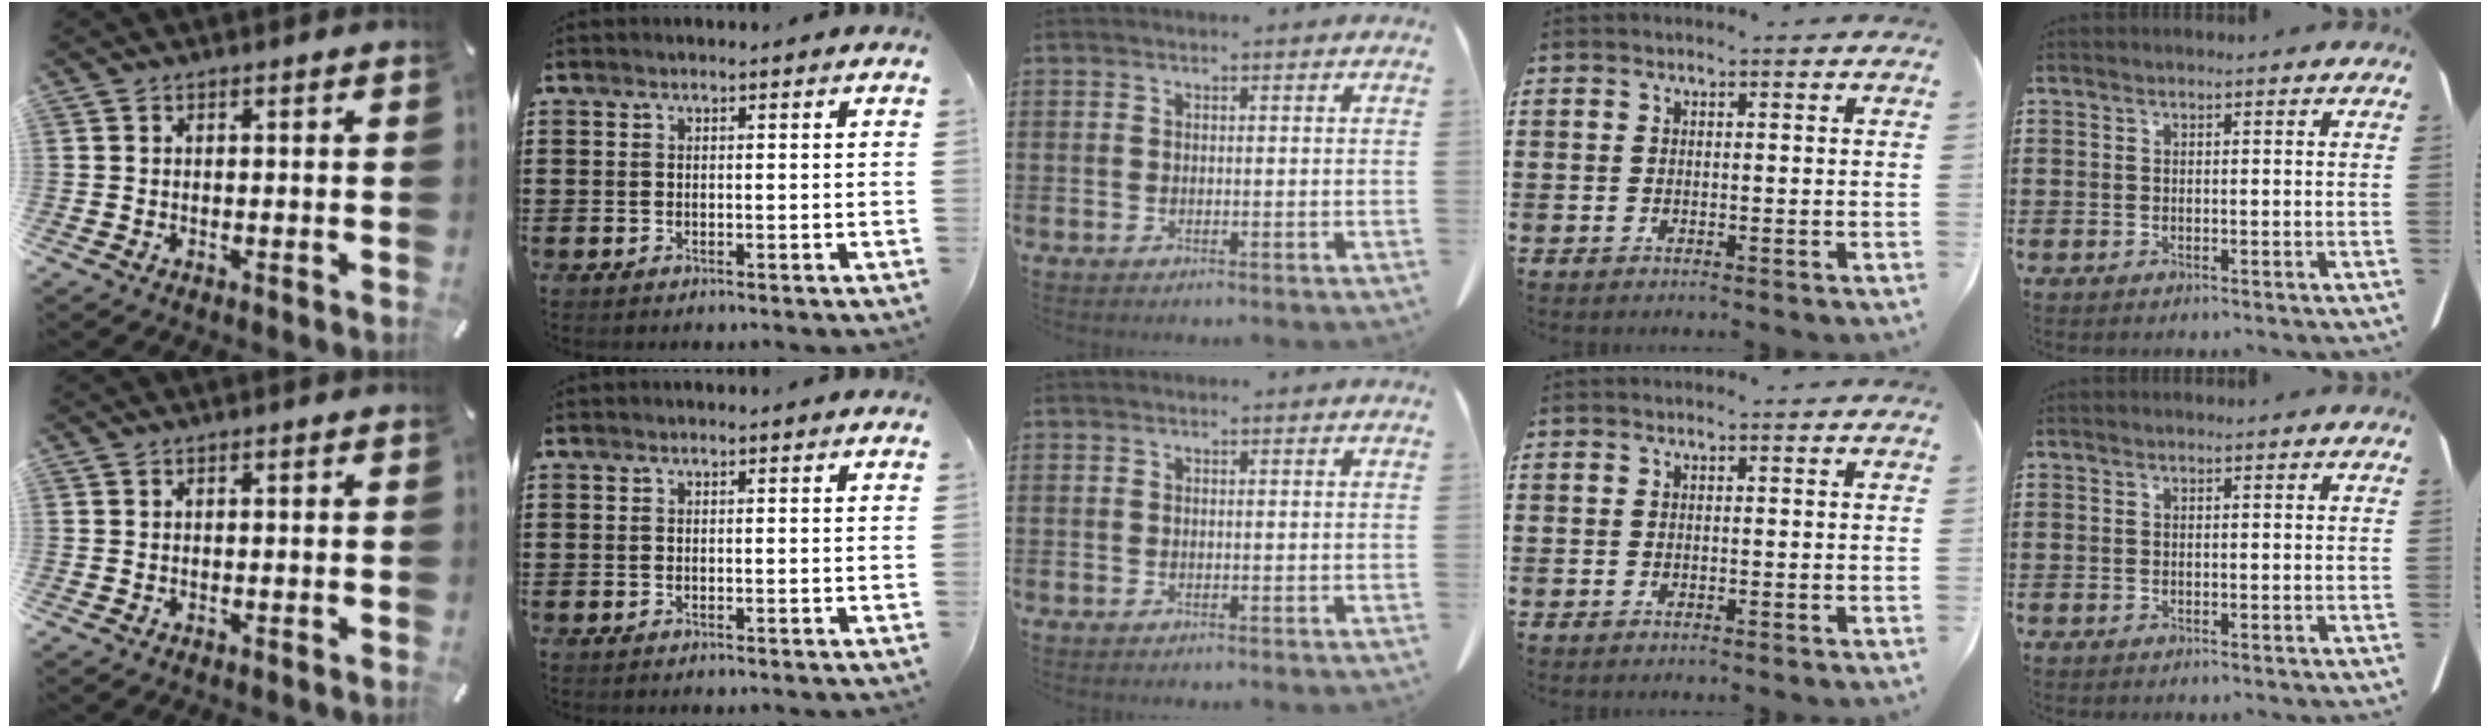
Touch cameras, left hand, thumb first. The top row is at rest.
{}